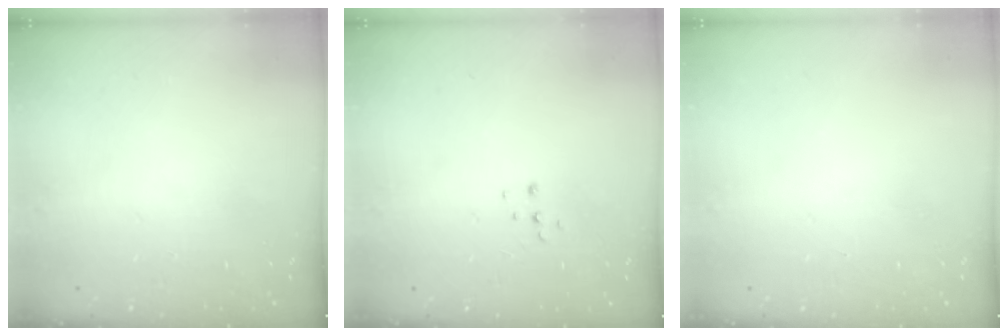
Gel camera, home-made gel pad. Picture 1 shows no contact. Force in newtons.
{"total": 4.7, "press": 4.7, "slide": 0.4}
{"total": 0.0}